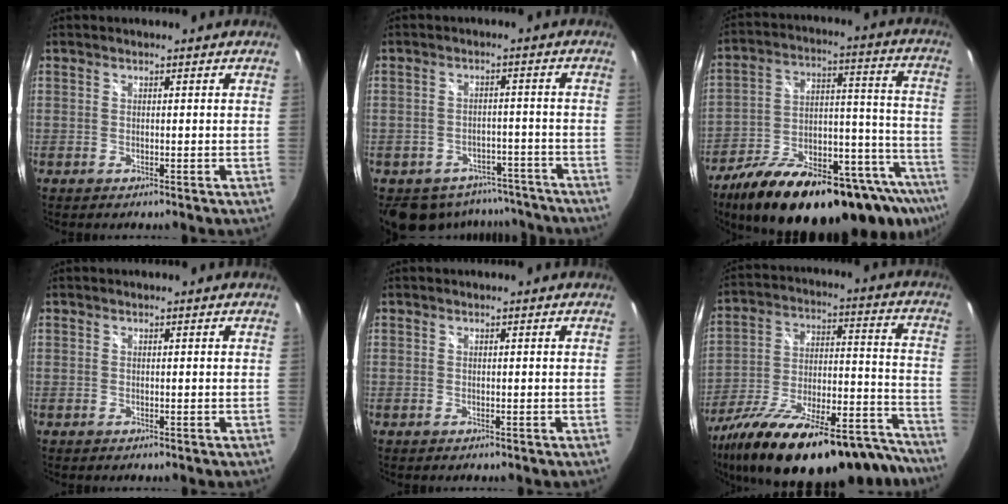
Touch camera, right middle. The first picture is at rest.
{"total": 12.2, "force": [-9.5, 7.1, 3.1], "torque": [-0.074, 0.022, -0.107]}
{"total": 31.7, "force": [-21.8, 10.7, 20.5], "torque": [-0.294, -0.014, -0.312]}
{"total": 0.0}
{"total": 0.0}
{"total": 31.2, "force": [-24.5, 9.0, 17.0], "torque": [-0.280, -0.027, -0.358]}